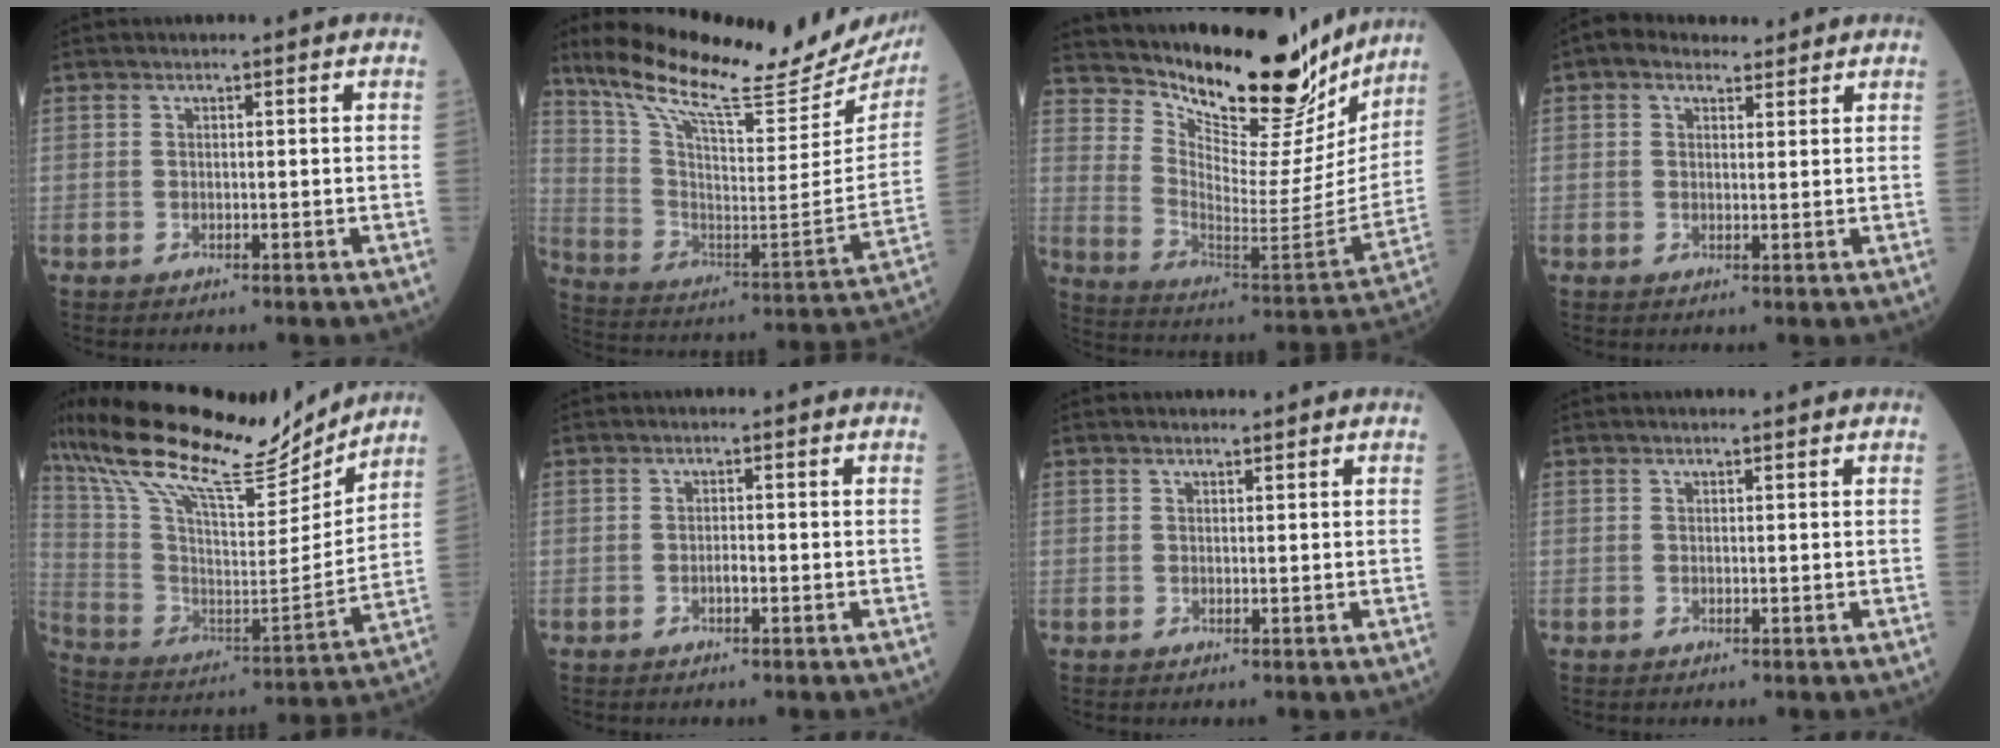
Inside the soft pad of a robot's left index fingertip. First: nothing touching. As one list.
[{"total": 28.8, "force": [24.5, 3.6, 14.7], "torque": [-0.254, -0.071, 0.352]}, {"total": 21.7, "force": [19.2, 5.5, 8.5], "torque": [-0.136, -0.054, 0.281]}, {"total": 3.9, "force": [2.8, 2.2, 1.6], "torque": [-0.036, 0.028, 0.049]}, {"total": 24.7, "force": [20.5, 4.9, 12.9], "torque": [-0.245, 0.005, 0.341]}, {"total": 0.9, "force": [-0.4, 0.2, 0.7], "torque": [-0.014, 0.002, -0.007]}, {"total": 1.3, "force": [1.2, 0.2, 0.4], "torque": [-0.010, 0.009, 0.021]}, {"total": 0.7, "force": [0.7, -0.1, 0.3], "torque": [-0.009, 0.003, 0.012]}]